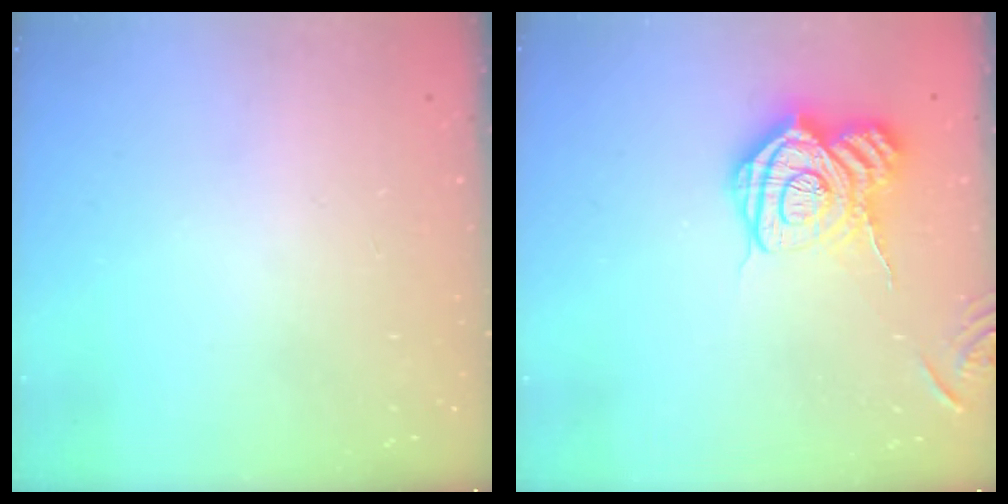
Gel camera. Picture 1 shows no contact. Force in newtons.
{"total": 16.9, "press": 16.9, "slide": 0.8}